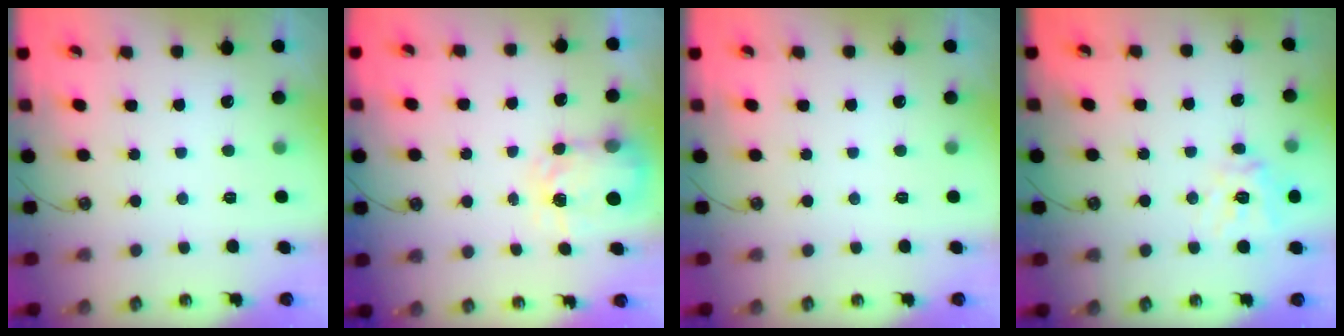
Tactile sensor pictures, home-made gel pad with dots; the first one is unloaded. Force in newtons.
{"total": 4.9, "press": 4.9, "slide": 0.6}
{"total": 0.0}
{"total": 12.8, "press": 12.6, "slide": 1.7}